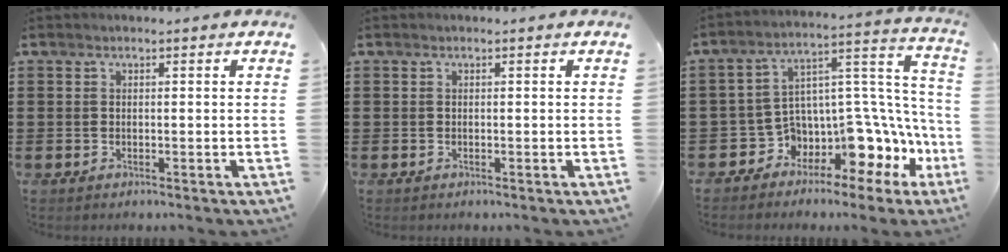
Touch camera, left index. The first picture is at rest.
{"total": 0.0}
{"total": 7.1, "force": [-4.4, 4.0, 3.9], "torque": [-0.075, -0.035, -0.081]}